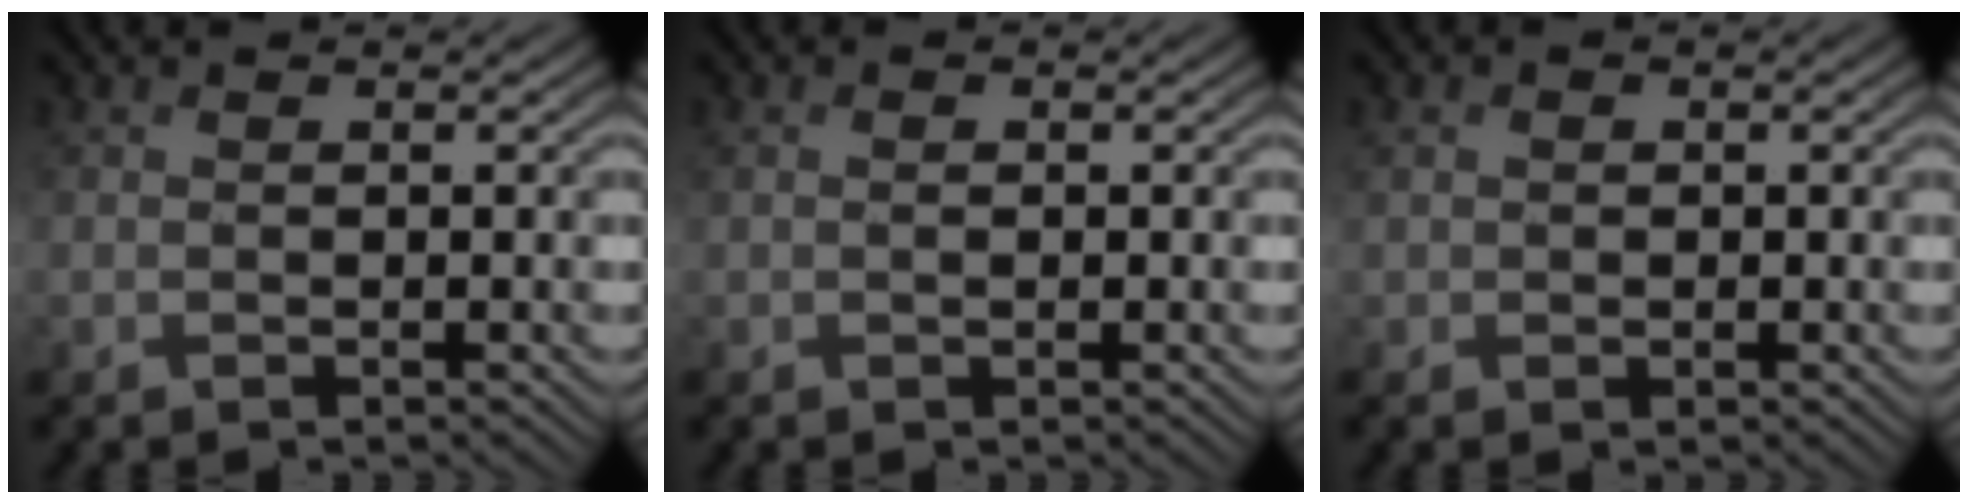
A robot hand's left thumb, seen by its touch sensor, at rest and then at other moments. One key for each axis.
{"total": 1.0, "fx": 0.2, "fy": 0.5, "fz": 0.8, "tx": -0.013, "ty": -0.001, "tz": 0.005}
{"total": 1.7, "fx": 0.3, "fy": 1.5, "fz": 0.8, "tx": -0.019, "ty": -0.001, "tz": 0.007}